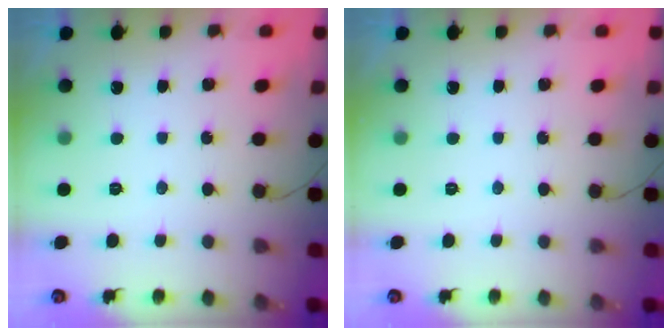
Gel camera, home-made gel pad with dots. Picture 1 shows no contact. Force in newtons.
{"total": 0.0}